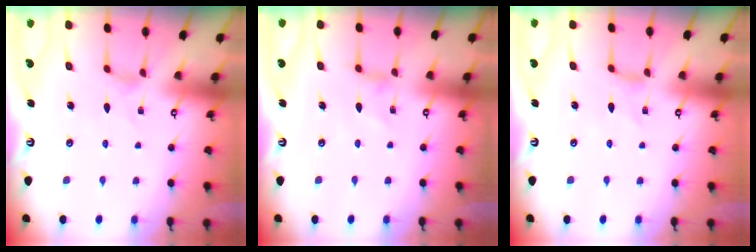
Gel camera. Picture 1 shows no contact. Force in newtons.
{"total": 1.5, "press": 1.5, "slide": 0.3}
{"total": 0.0}